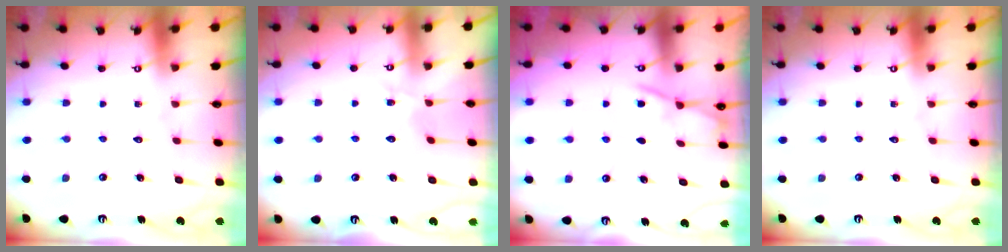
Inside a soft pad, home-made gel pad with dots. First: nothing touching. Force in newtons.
{"total": 6.4, "press": 6.4, "slide": 0.1}
{"total": 4.4, "press": 4.4, "slide": 0.3}
{"total": 0.0}